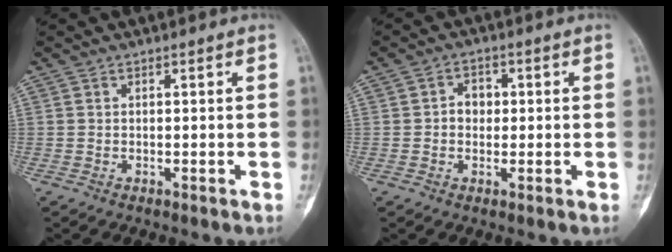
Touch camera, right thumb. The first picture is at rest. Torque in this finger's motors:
{"motor_torque": [0.58, 0.36, 0.15, -0.22, -0.01]}